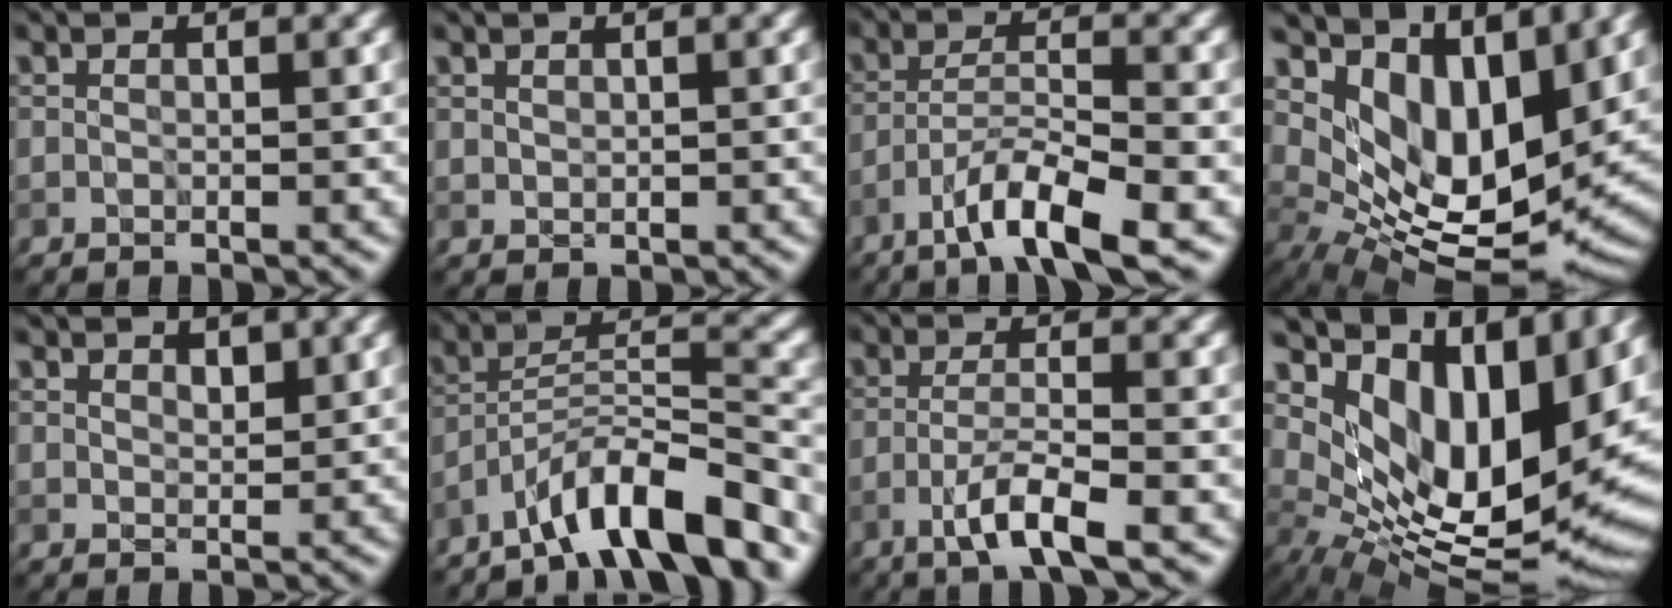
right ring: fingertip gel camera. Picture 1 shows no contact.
{"total": 0.9, "force": [0.7, 0.5, 0.1], "torque": [-0.002, 0.000, 0.017]}
{"total": 6.0, "force": [-4.0, 0.9, 4.4], "torque": [-0.071, 0.007, -0.080]}
{"total": 10.1, "force": [4.9, 4.9, 7.3], "torque": [-0.138, -0.016, 0.098]}
{"total": 1.9, "force": [1.4, 1.1, 0.7], "torque": [-0.013, 0.001, 0.023]}
{"total": 8.6, "force": [-6.7, 1.6, 5.2], "torque": [-0.079, 0.014, -0.120]}
{"total": 4.5, "force": [-2.4, 0.7, 3.7], "torque": [-0.068, 0.003, -0.051]}
{"total": 14.2, "force": [5.9, 6.9, 11.0], "torque": [-0.188, 0.003, 0.113]}